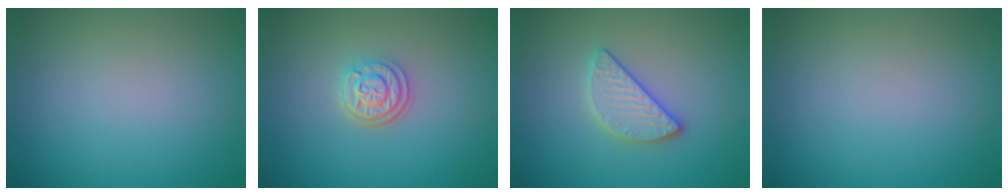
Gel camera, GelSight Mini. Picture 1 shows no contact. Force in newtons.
{"total": 3.0, "press": 2.4, "slide": 1.7}
{"total": 3.0, "press": 2.8, "slide": 1.1}
{"total": 0.0}